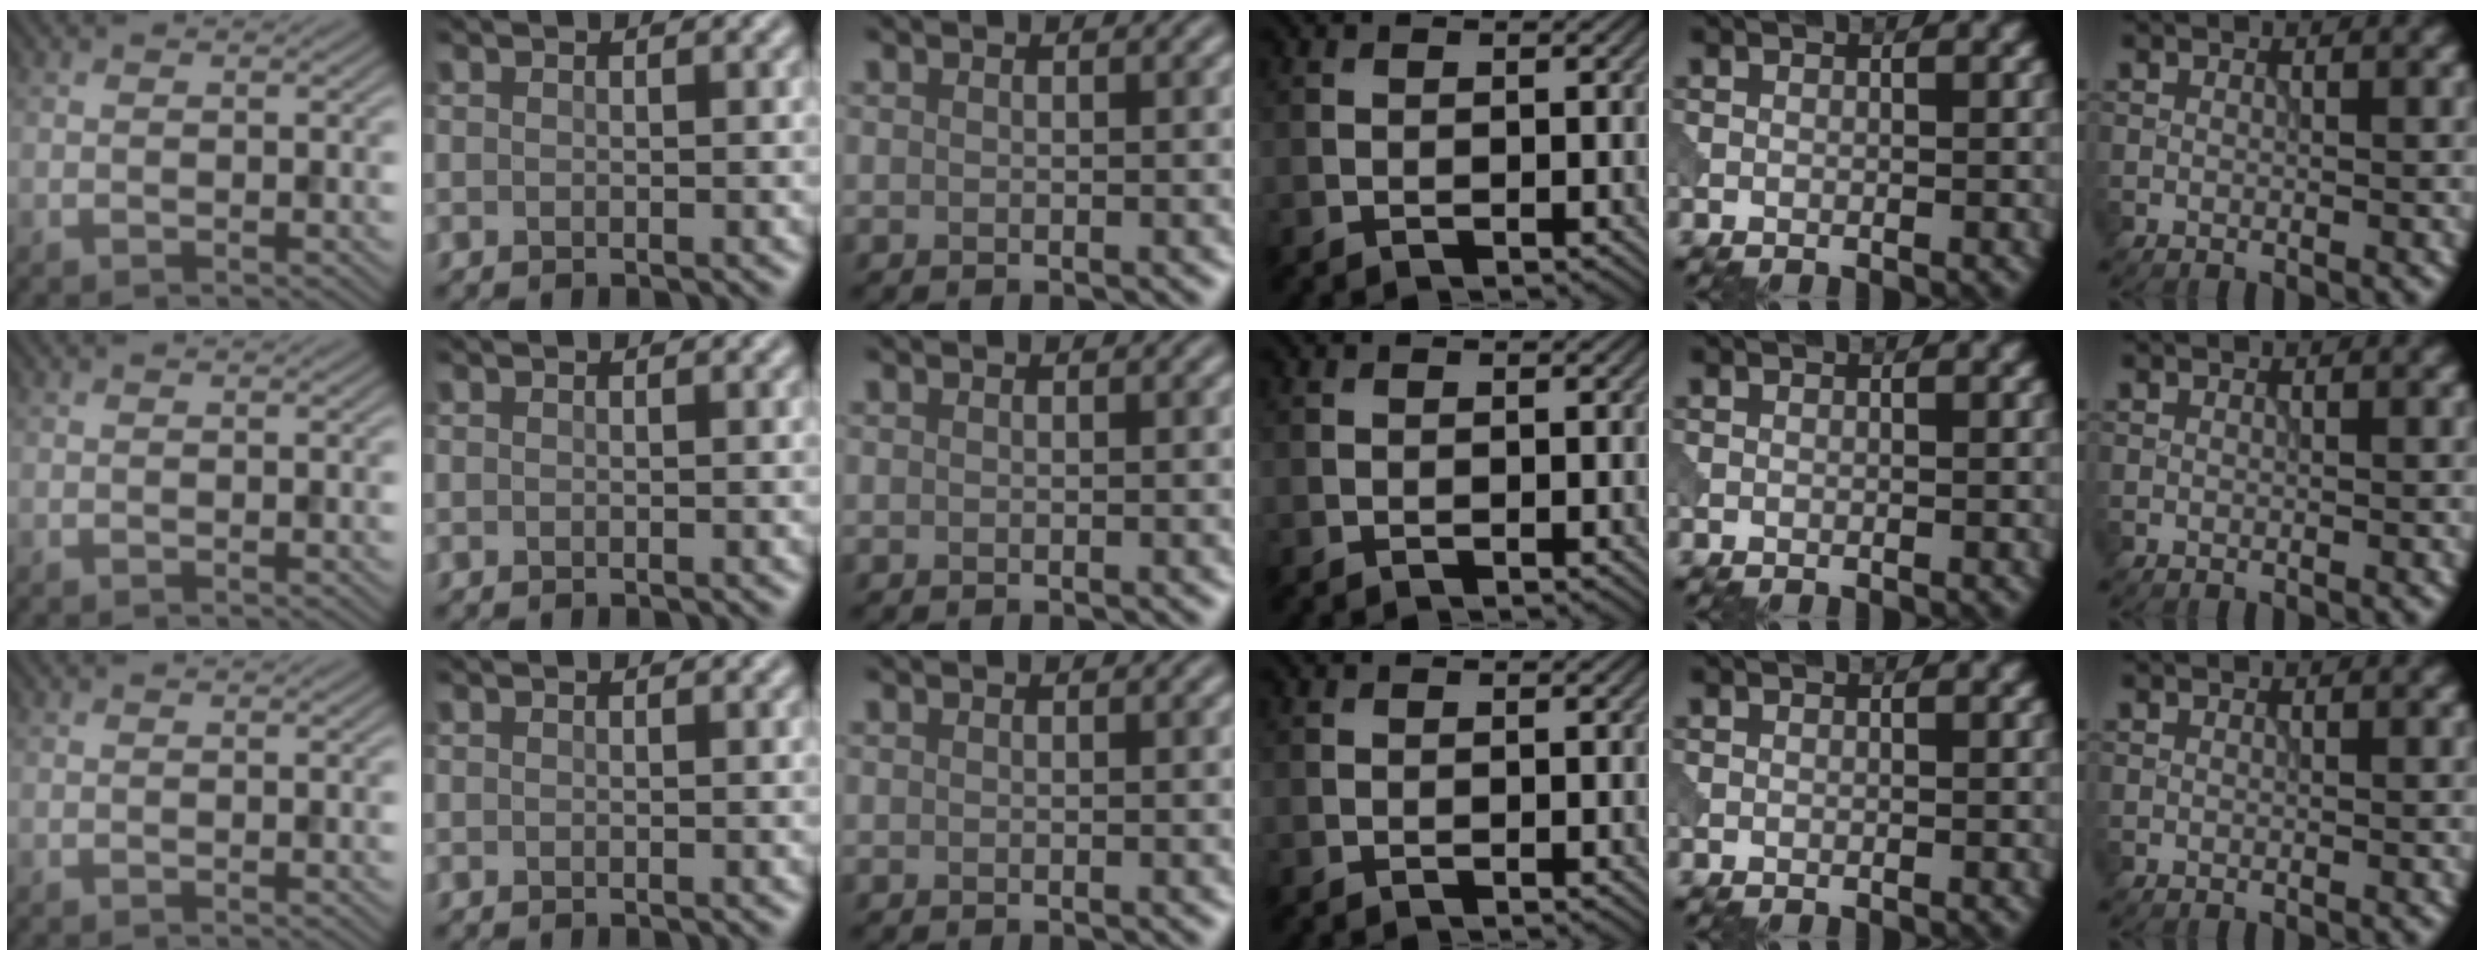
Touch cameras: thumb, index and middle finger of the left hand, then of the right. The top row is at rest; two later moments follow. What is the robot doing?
{"motion": "pour", "object": "beaker"}